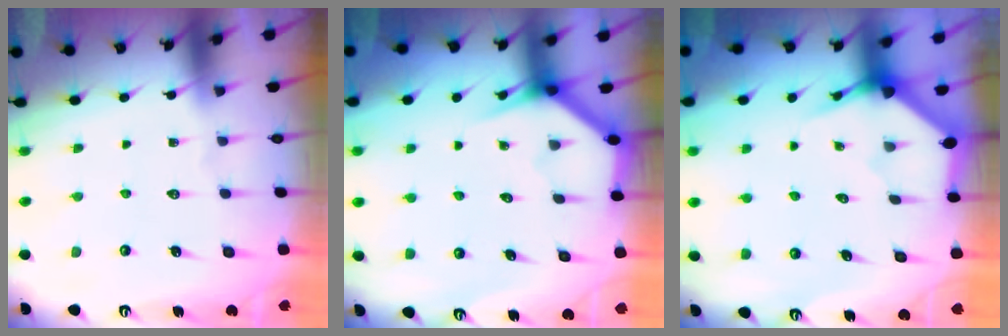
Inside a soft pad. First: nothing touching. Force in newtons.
{"total": 3.6, "press": 3.5, "slide": 0.3}
{"total": 3.4, "press": 3.4, "slide": 0.1}